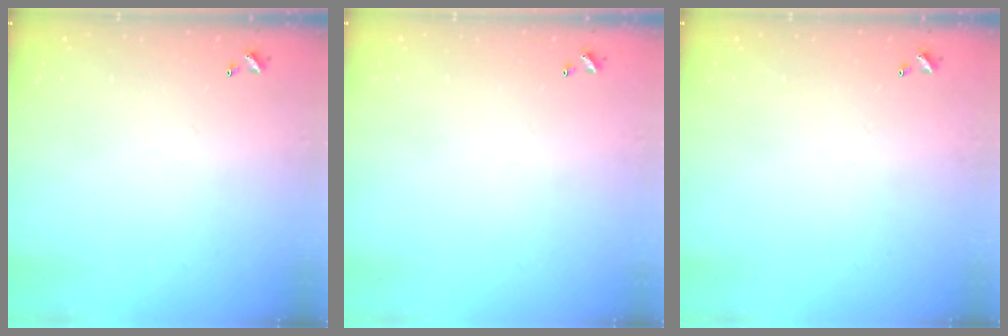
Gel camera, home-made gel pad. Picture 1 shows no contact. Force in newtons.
{"total": 0.0}
{"total": 0.0}